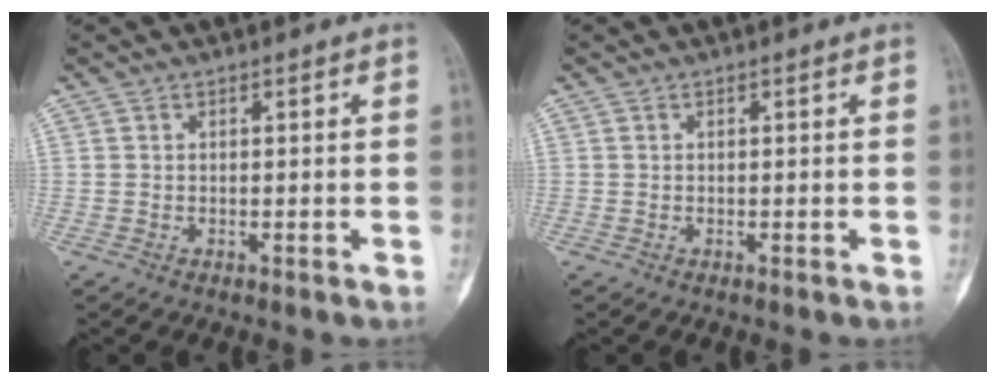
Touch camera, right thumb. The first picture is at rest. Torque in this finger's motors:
{"motor_torque": [-0.35, 0.35, 0.10, 0.01, 0.01]}